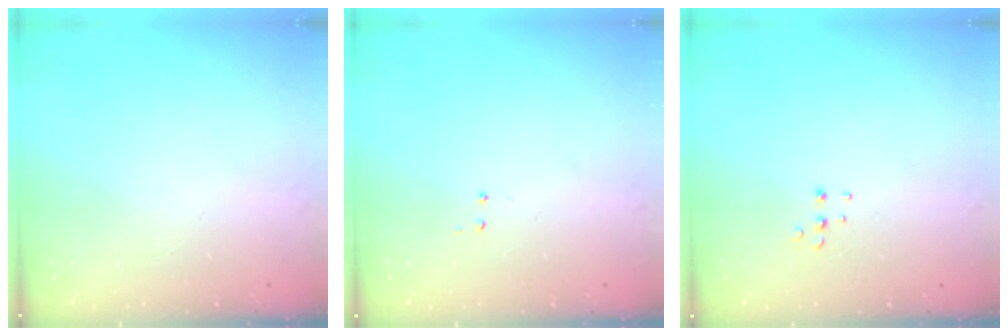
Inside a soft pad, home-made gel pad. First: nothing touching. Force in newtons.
{"total": 4.0, "press": 4.0, "slide": 0.4}
{"total": 4.4, "press": 4.4, "slide": 0.5}